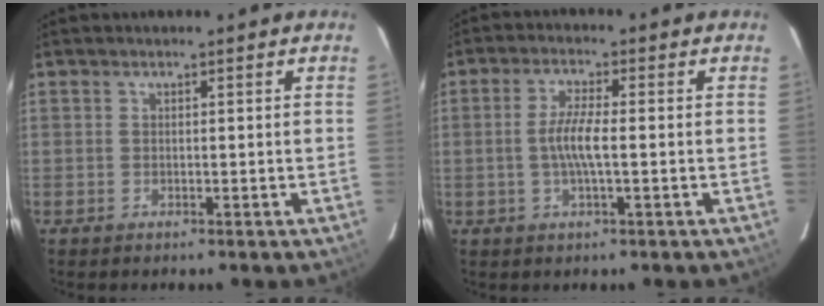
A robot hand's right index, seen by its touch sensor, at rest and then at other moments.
{"total": 5.2, "force": [-0.7, 0.7, 5.1], "torque": [-0.099, 0.001, -0.013]}